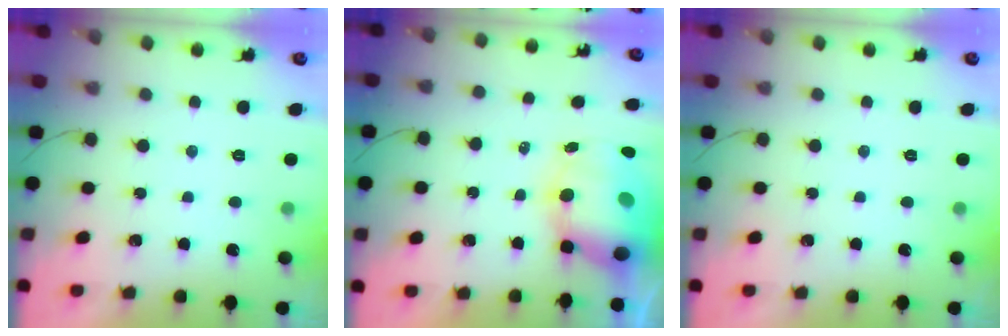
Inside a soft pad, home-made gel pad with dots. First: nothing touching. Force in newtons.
{"total": 13.1, "press": 12.7, "slide": 3.1}
{"total": 0.0}